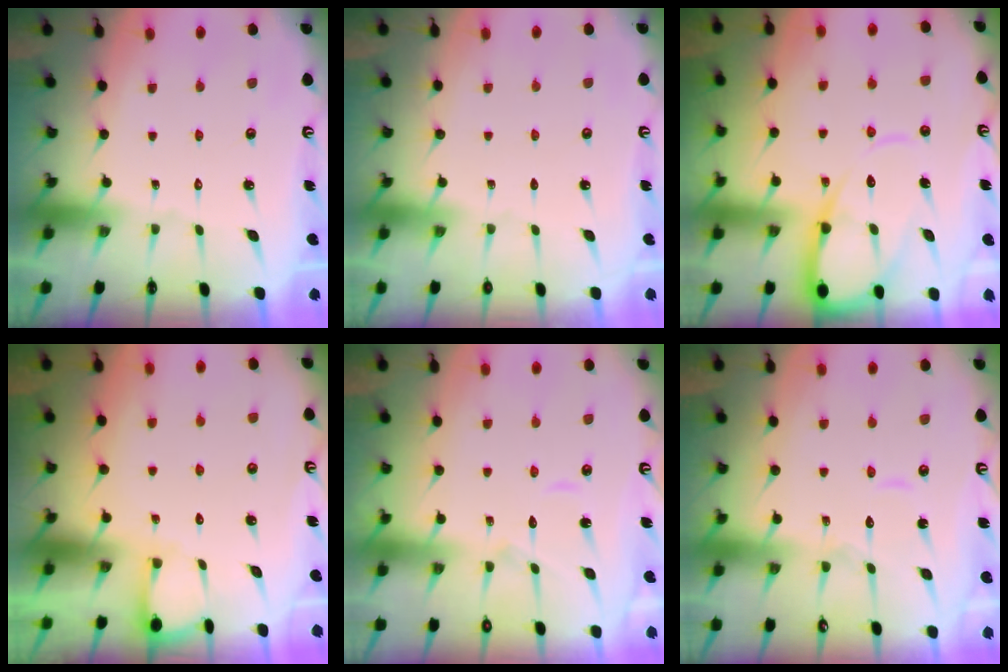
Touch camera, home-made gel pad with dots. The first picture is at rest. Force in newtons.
{"total": 0.7, "press": 0.7, "slide": 0.2}
{"total": 12.1, "press": 12.0, "slide": 1.3}
{"total": 2.8, "press": 2.8, "slide": 0.2}
{"total": 6.7, "press": 6.7, "slide": 0.7}
{"total": 9.8, "press": 9.8, "slide": 0.5}